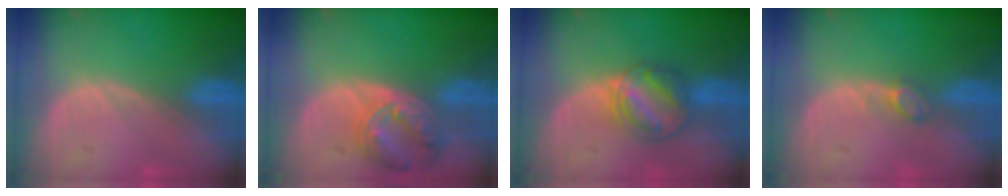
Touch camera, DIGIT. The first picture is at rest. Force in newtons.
{"total": 8.3, "press": 7.2, "slide": 4.0}
{"total": 6.7, "press": 6.3, "slide": 2.3}
{"total": 2.0, "press": 1.9, "slide": 0.2}